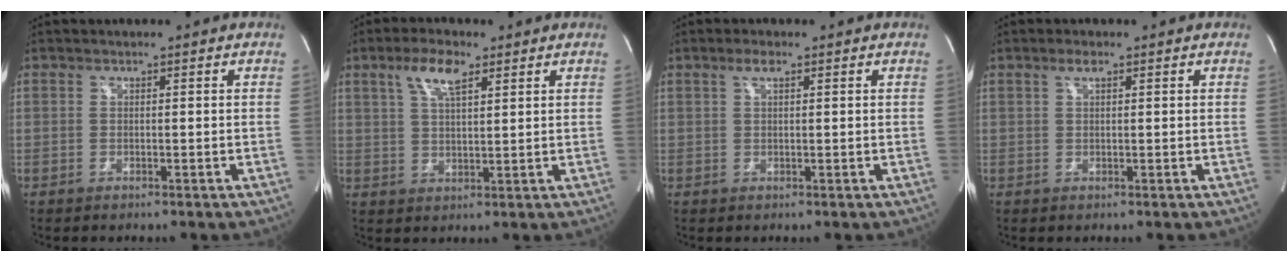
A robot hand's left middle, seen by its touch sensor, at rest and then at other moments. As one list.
[{"total": 5.9, "force": [3.3, 1.7, 4.7], "torque": [-0.095, 0.008, 0.062]}, {"total": 1.8, "force": [1.0, 0.4, 1.4], "torque": [-0.030, 0.007, 0.019]}, {"total": 1.4, "force": [0.8, 0.3, 1.1], "torque": [-0.023, 0.005, 0.016]}]